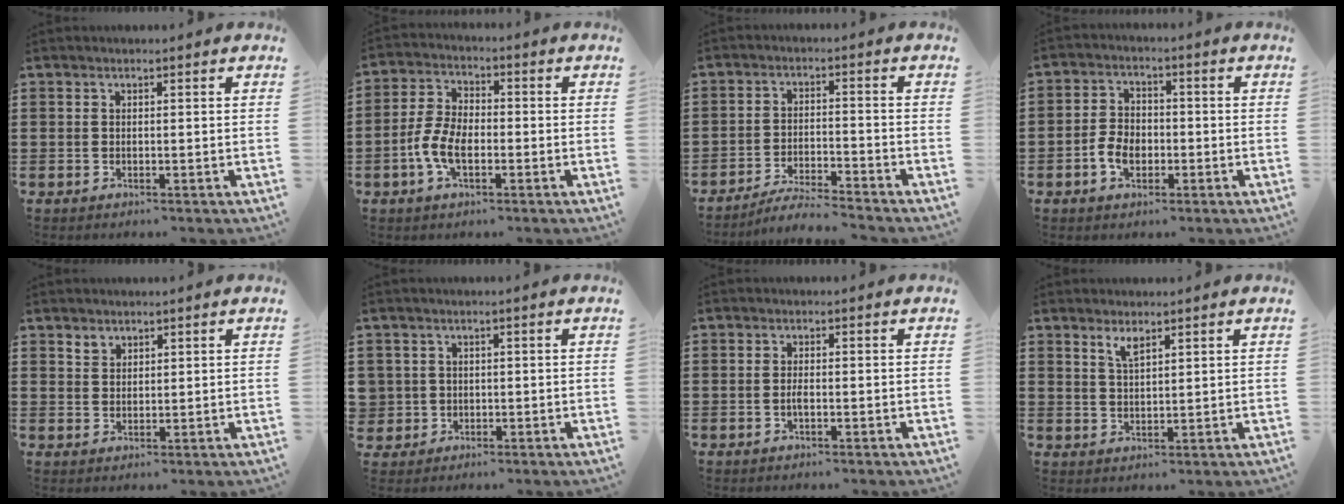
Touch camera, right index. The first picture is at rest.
{"total": 6.5, "force": [-2.2, 3.4, 5.1], "torque": [-0.128, -0.002, -0.050]}
{"total": 4.8, "force": [-4.6, -0.3, 1.1], "torque": [-0.028, -0.006, -0.094]}
{"total": 4.6, "force": [-1.7, 3.2, 2.9], "torque": [-0.069, 0.002, -0.035]}
{"total": 1.7, "force": [1.5, 1.0, 0.0], "torque": [-0.005, 0.003, 0.030]}
{"total": 2.2, "force": [-0.2, 2.2, 0.0], "torque": [-0.013, 0.007, -0.008]}
{"total": 1.5, "force": [-0.4, 0.3, 1.4], "torque": [-0.029, -0.002, -0.008]}
{"total": 2.6, "force": [1.9, 0.6, 1.6], "torque": [-0.037, 0.001, 0.035]}